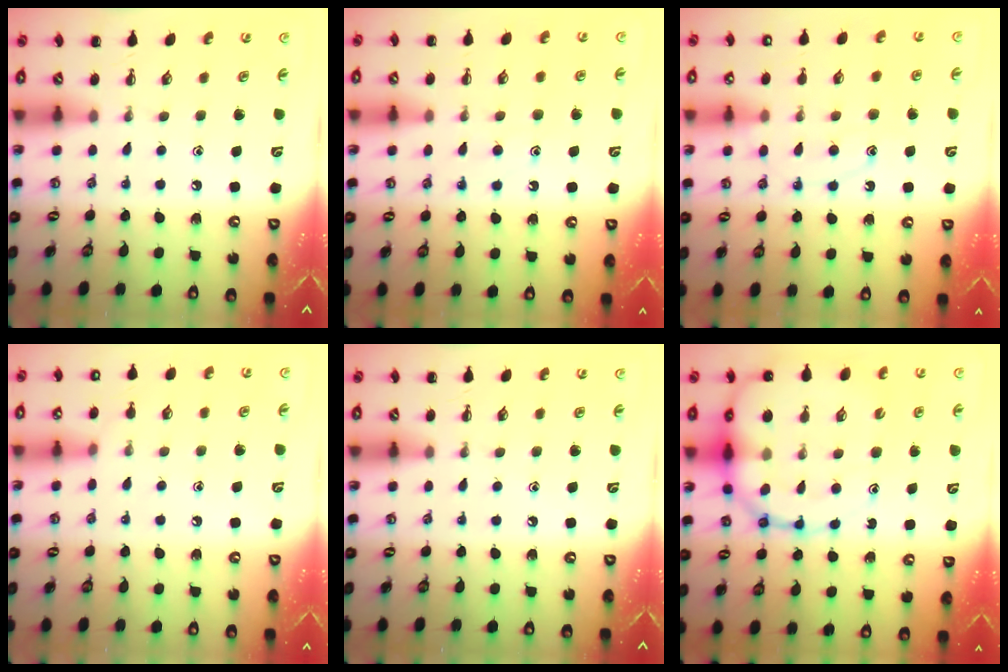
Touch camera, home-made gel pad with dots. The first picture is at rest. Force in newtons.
{"total": 9.1, "press": 9.1, "slide": 0.9}
{"total": 12.0, "press": 12.0, "slide": 0.8}
{"total": 6.1, "press": 5.8, "slide": 1.9}
{"total": 0.0}
{"total": 19.0, "press": 18.5, "slide": 4.1}